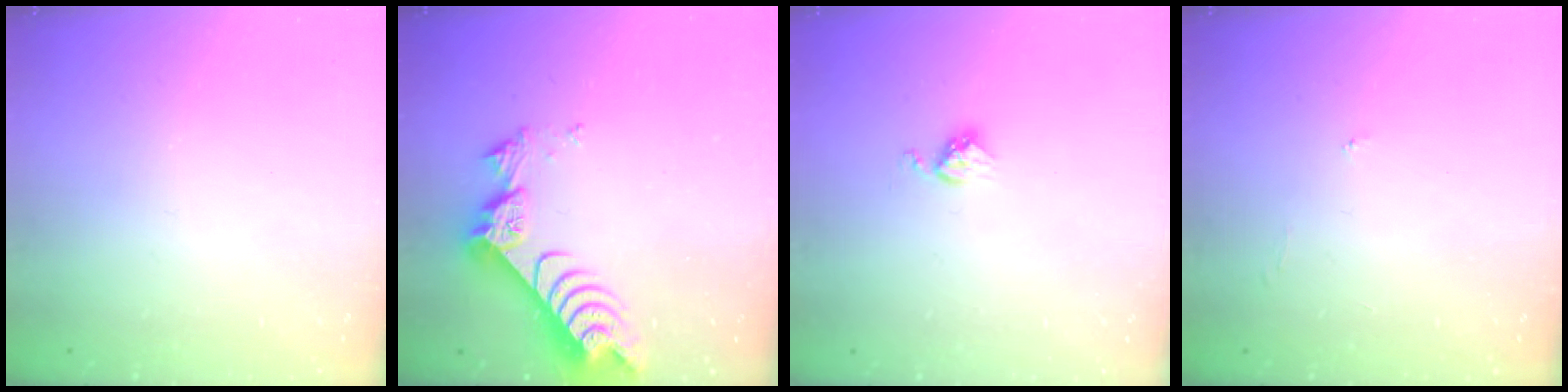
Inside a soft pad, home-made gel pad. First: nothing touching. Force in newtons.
{"total": 8.3, "press": 8.2, "slide": 1.0}
{"total": 3.6, "press": 3.6, "slide": 0.4}
{"total": 3.9, "press": 3.9, "slide": 0.3}